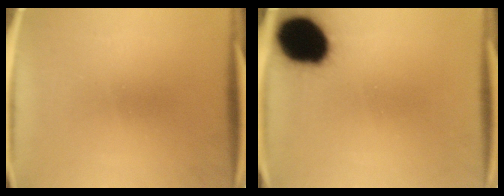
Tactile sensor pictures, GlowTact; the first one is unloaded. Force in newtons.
{"total": 18.7}